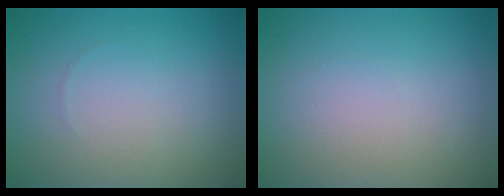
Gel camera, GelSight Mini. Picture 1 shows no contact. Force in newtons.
{"total": 0.0}